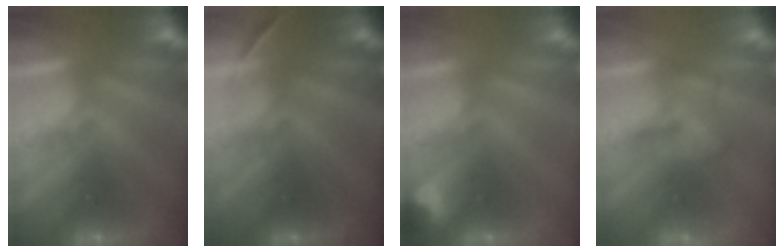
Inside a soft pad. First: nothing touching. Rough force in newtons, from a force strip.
{"total": 1.7}
{"total": 2.9}
{"total": 2.1}